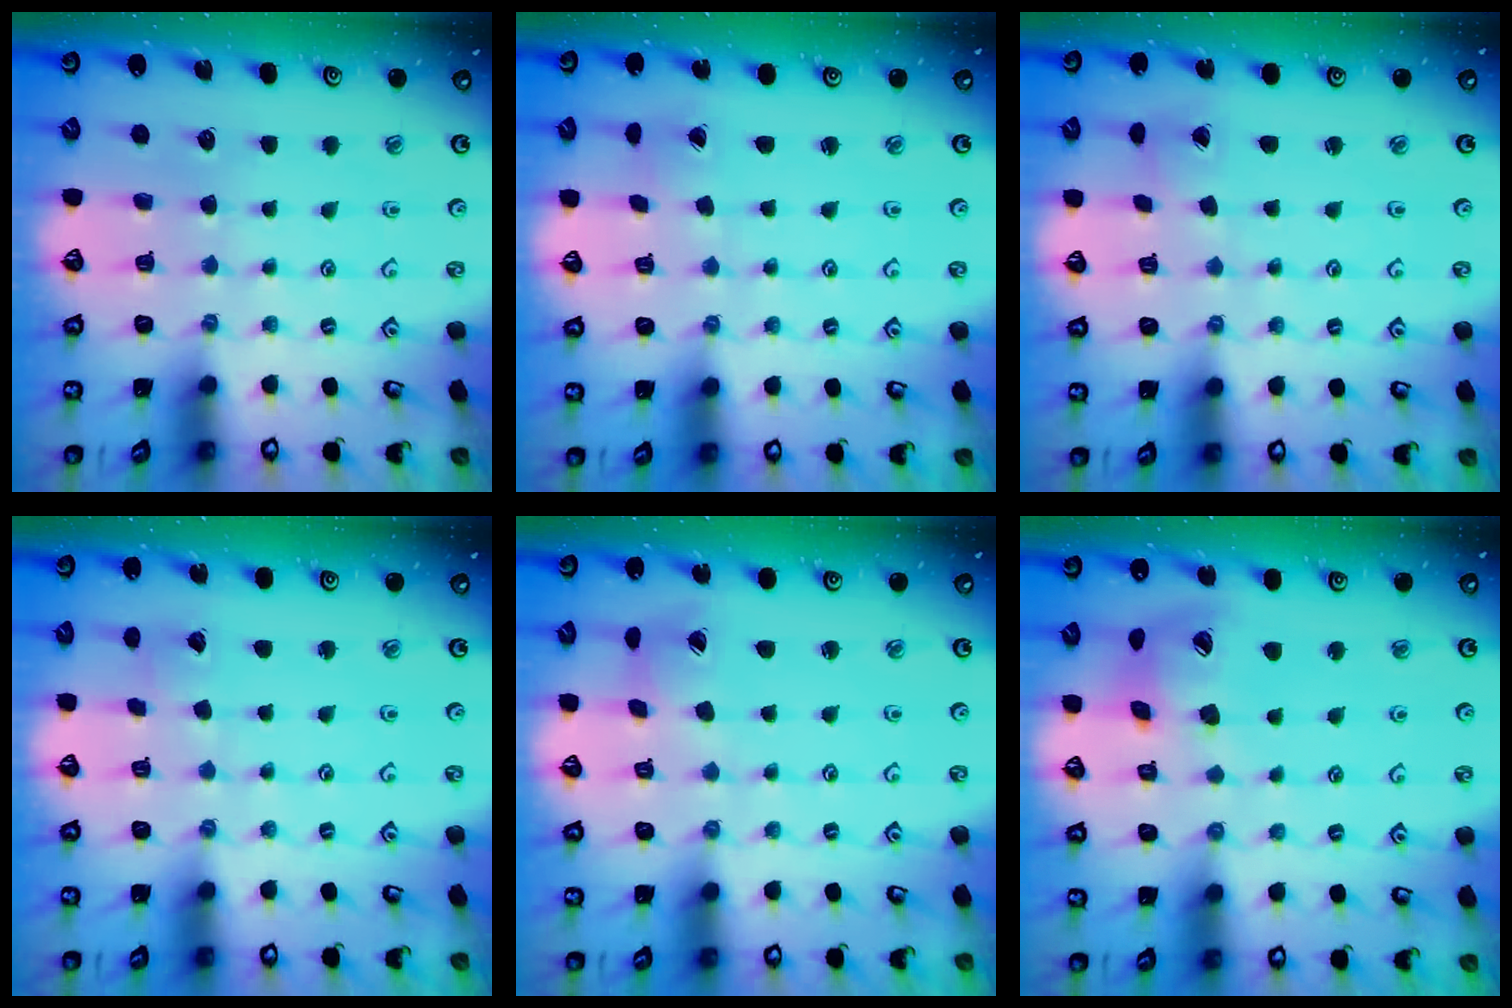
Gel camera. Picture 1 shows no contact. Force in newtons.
{"total": 0.8, "press": 0.8, "slide": 0.0}
{"total": 2.5, "press": 2.5, "slide": 0.1}
{"total": 1.4, "press": 1.4, "slide": 0.1}
{"total": 4.5, "press": 4.5, "slide": 0.5}
{"total": 16.2, "press": 16.0, "slide": 2.3}